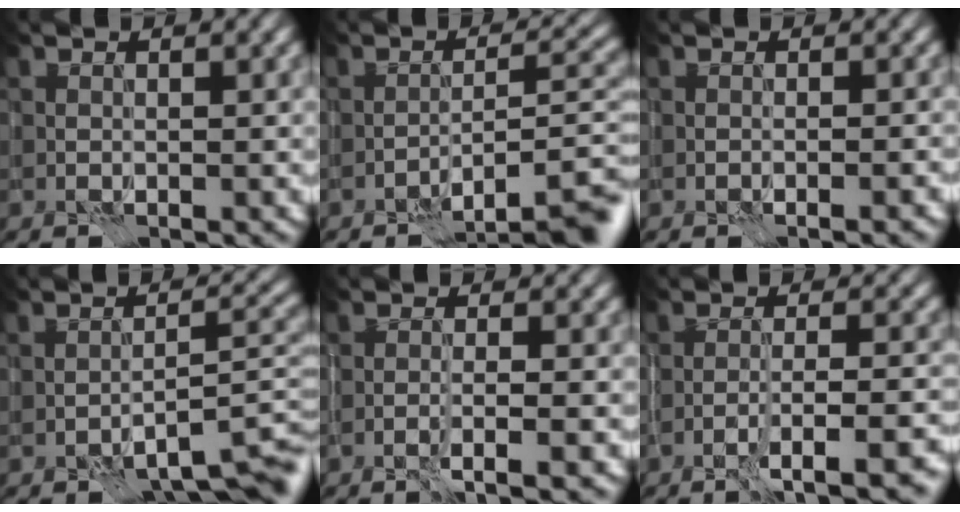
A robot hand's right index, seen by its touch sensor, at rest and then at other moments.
{"total": 8.2, "force": [-6.0, 1.5, 5.5], "torque": [-0.060, 0.012, -0.087]}
{"total": 1.4, "force": [-0.7, 0.2, 1.2], "torque": [-0.013, 0.003, -0.016]}
{"total": 6.5, "force": [-4.0, 1.8, 4.8], "torque": [-0.058, 0.006, -0.055]}
{"total": 2.6, "force": [-1.4, 0.2, 2.1], "torque": [-0.028, 0.008, -0.034]}
{"total": 5.8, "force": [-3.7, 0.9, 4.3], "torque": [-0.053, 0.011, -0.059]}